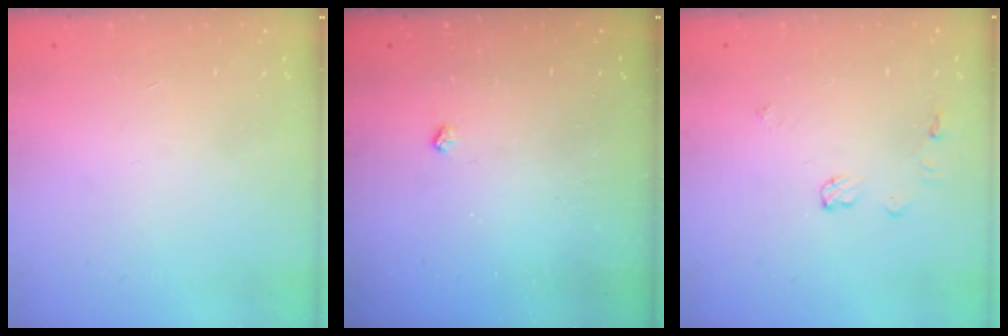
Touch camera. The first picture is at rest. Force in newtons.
{"total": 2.6, "press": 2.5, "slide": 0.5}
{"total": 5.2, "press": 5.1, "slide": 0.7}